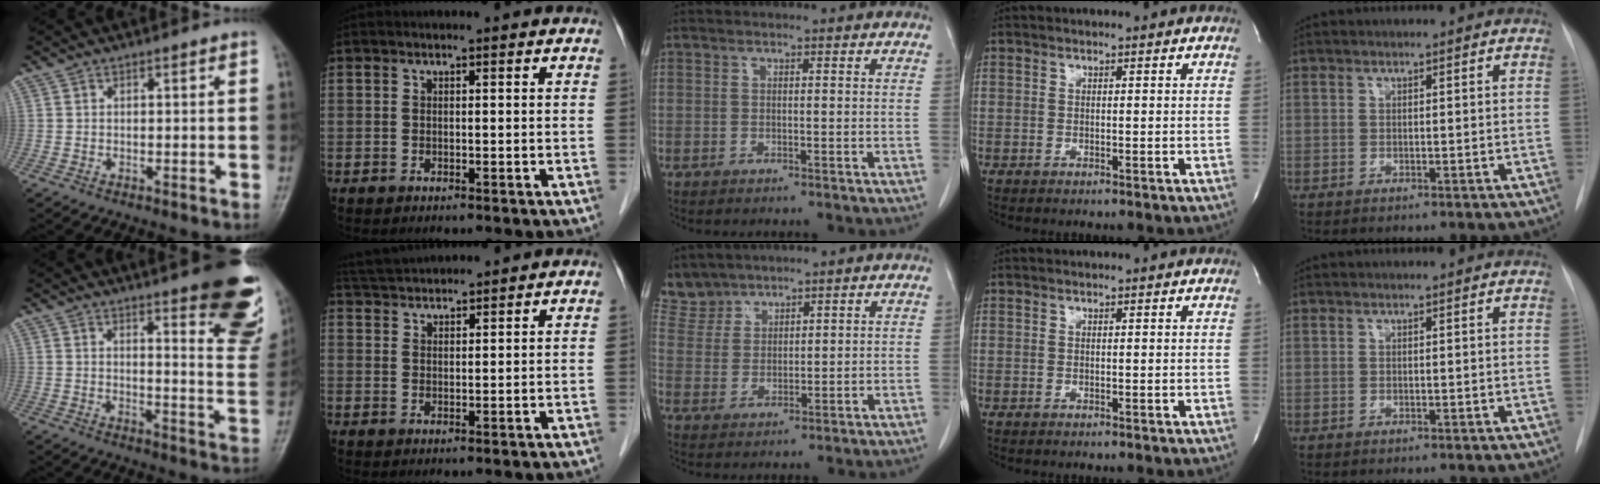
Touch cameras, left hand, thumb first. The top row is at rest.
{"thumb": {"total": 19.3, "force": [12.1, 4.8, 14.2], "torque": [-0.143, -0.070, 0.140]}, "index": {"total": 6.1, "force": [6.0, 0.1, 1.3], "torque": [-0.031, 0.036, 0.107]}, "middle": {"total": 4.6, "force": [4.3, 1.6, -0.5], "torque": [0.010, 0.004, 0.096]}}